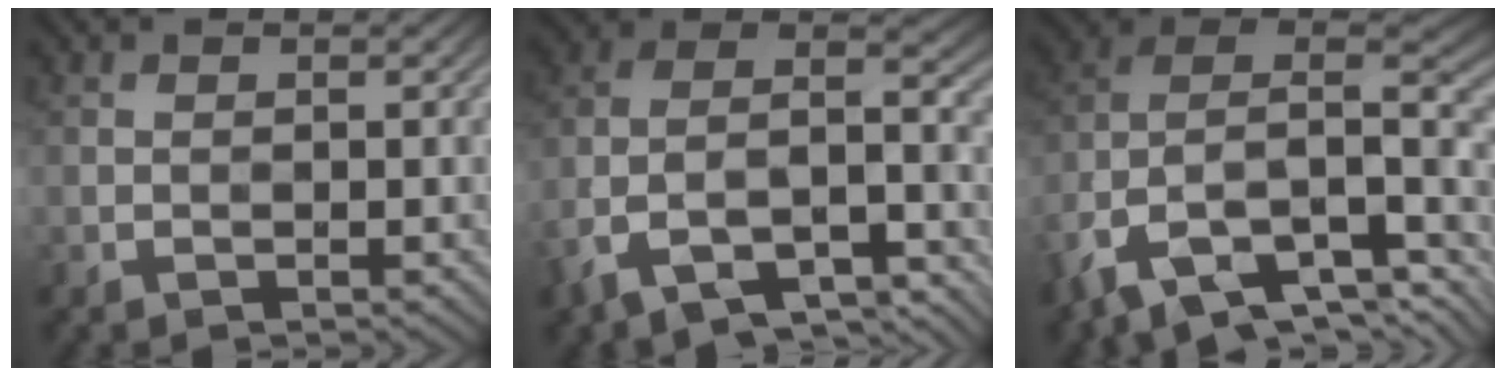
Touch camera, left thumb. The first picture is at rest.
{"total": 15.5, "force": [-9.8, 6.6, 10.0], "torque": [-0.209, -0.030, -0.155]}
{"total": 16.3, "force": [-7.3, 9.9, 10.8], "torque": [-0.248, -0.027, -0.112]}